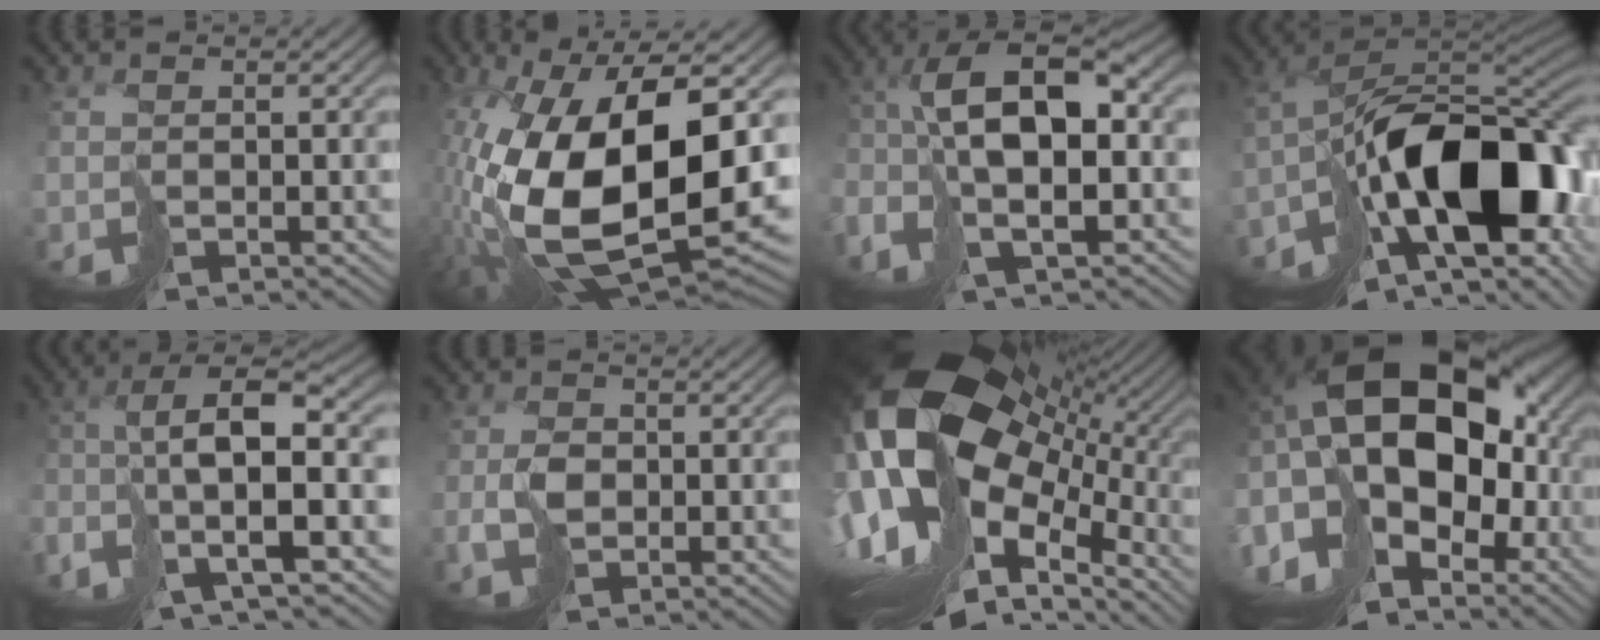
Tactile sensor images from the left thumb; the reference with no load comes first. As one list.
[{"total": 18.5, "force": [-1.2, 9.1, 16.1], "torque": [-0.331, -0.038, -0.002]}, {"total": 12.0, "force": [-1.0, 5.7, 10.5], "torque": [-0.215, -0.004, -0.013]}, {"total": 18.3, "force": [-6.1, 8.9, 14.7], "torque": [-0.248, -0.020, -0.079]}, {"total": 11.6, "force": [-3.5, 3.4, 10.5], "torque": [-0.226, -0.012, -0.058]}, {"total": 2.6, "force": [0.3, 1.8, 1.9], "torque": [-0.046, -0.002, 0.005]}, {"total": 21.1, "force": [2.2, 13.3, 16.2], "torque": [-0.355, 0.008, 0.056]}, {"total": 21.2, "force": [3.2, 12.9, 16.5], "torque": [-0.347, -0.005, 0.068]}]